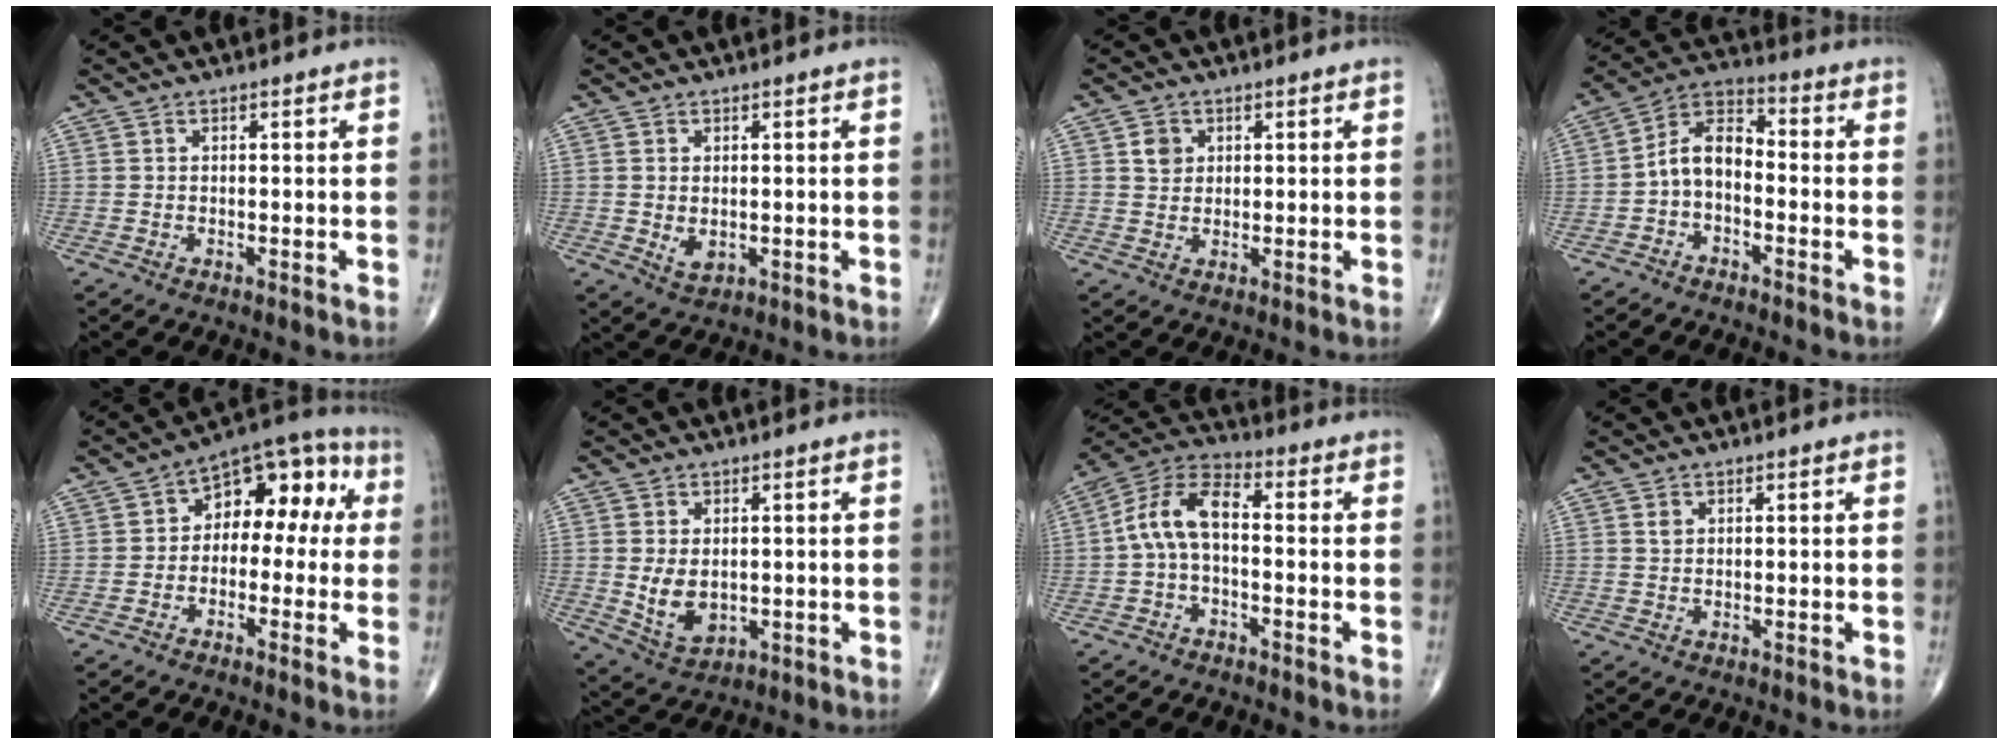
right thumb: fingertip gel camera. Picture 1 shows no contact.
{"total": 3.1, "force": [-0.1, 2.0, 2.3], "torque": [-0.035, -0.008, 0.005]}
{"total": 3.1, "force": [1.1, 2.6, 1.3], "torque": [-0.010, -0.005, 0.018]}
{"total": 8.0, "force": [-1.9, 4.9, 6.0], "torque": [-0.099, 0.039, -0.051]}
{"total": 12.2, "force": [0.8, 7.7, 9.4], "torque": [-0.080, 0.052, -0.006]}
{"total": 6.7, "force": [0.0, 4.5, 5.0], "torque": [-0.078, -0.015, 0.016]}
{"total": 9.2, "force": [-0.6, 4.8, 7.9], "torque": [-0.150, 0.036, -0.025]}
{"total": 1.0, "force": [0.5, 0.7, 0.5], "torque": [-0.007, -0.001, 0.010]}